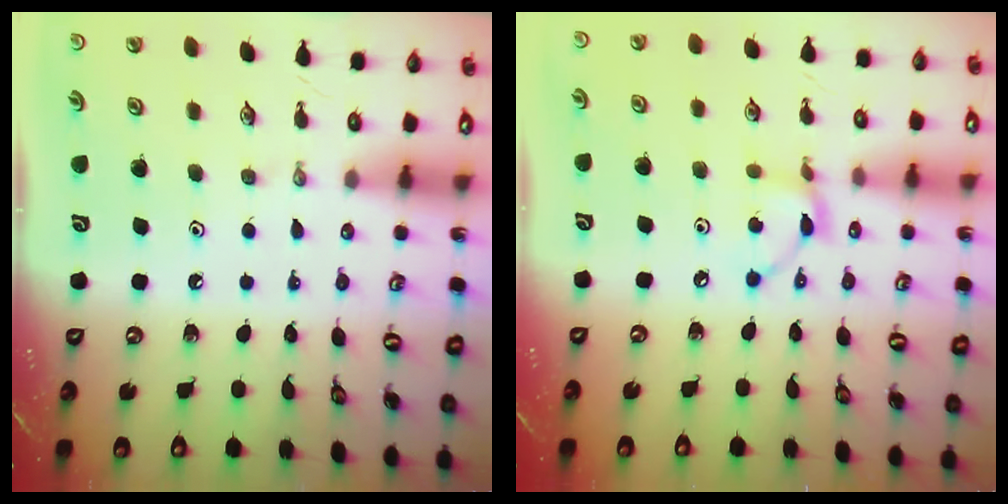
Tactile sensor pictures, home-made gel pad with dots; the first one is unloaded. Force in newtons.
{"total": 7.1, "press": 7.1, "slide": 0.1}